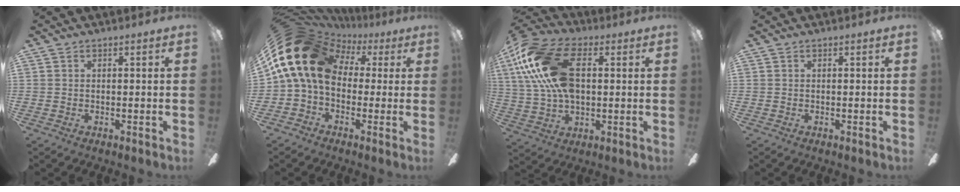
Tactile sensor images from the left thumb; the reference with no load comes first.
{"total": 20.5, "force": [4.3, 13.9, 14.4], "torque": [-0.311, 0.000, 0.077]}
{"total": 22.1, "force": [4.8, 13.3, 16.9], "torque": [-0.355, 0.014, 0.086]}
{"total": 0.0}